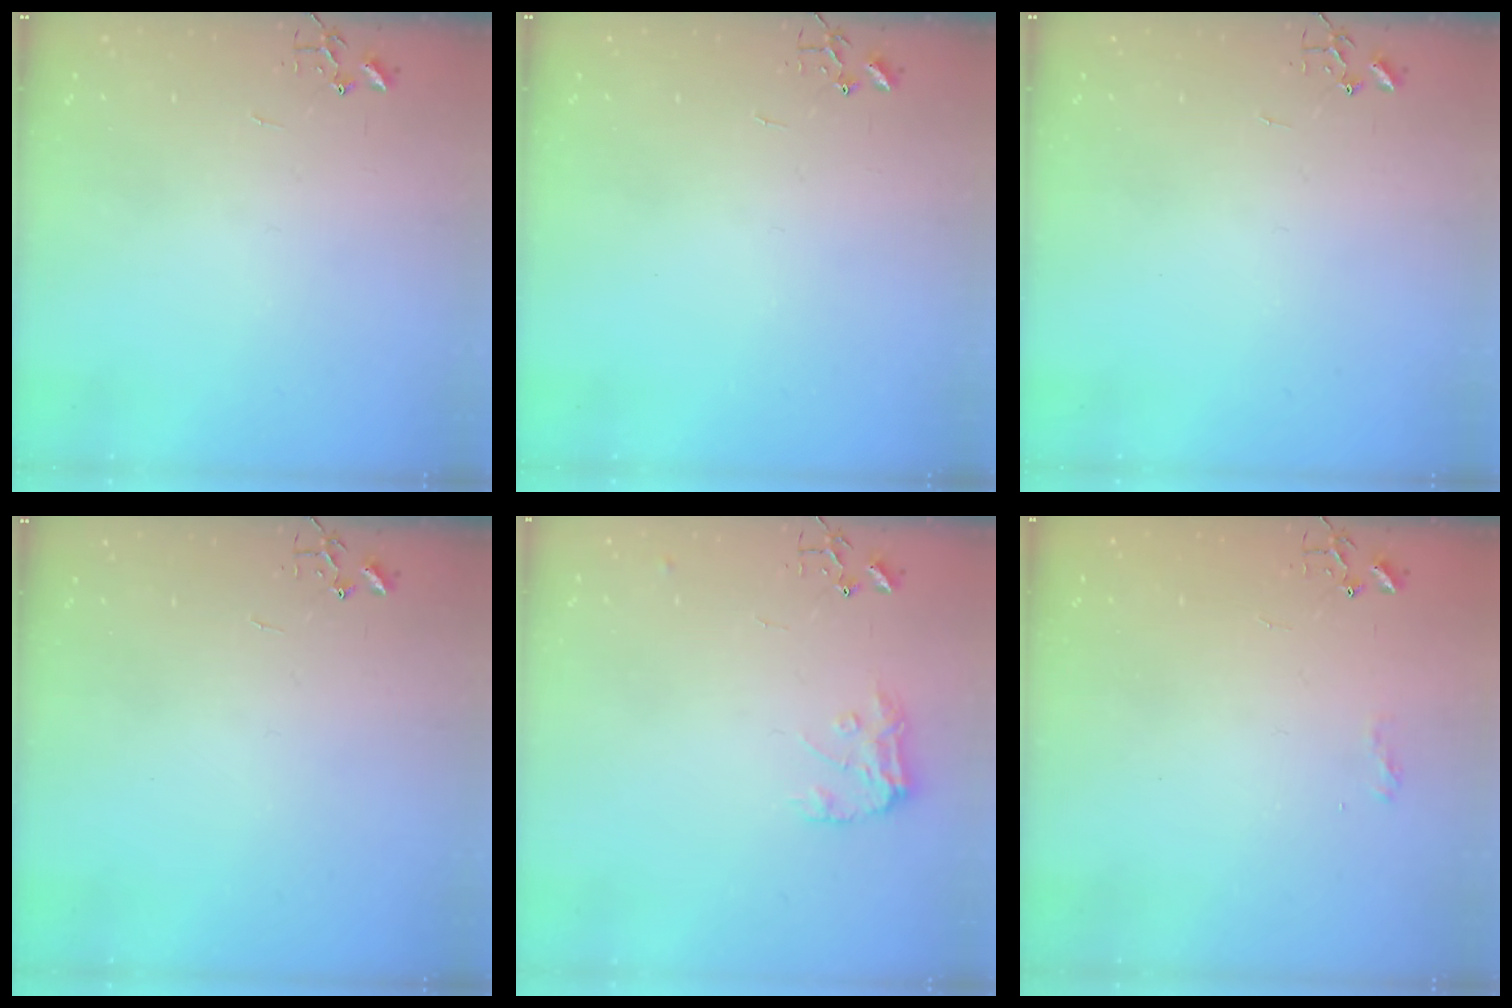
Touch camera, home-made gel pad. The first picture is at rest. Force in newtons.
{"total": 0.0}
{"total": 0.0}
{"total": 0.0}
{"total": 9.8, "press": 9.8, "slide": 0.6}
{"total": 5.9, "press": 5.9, "slide": 0.8}